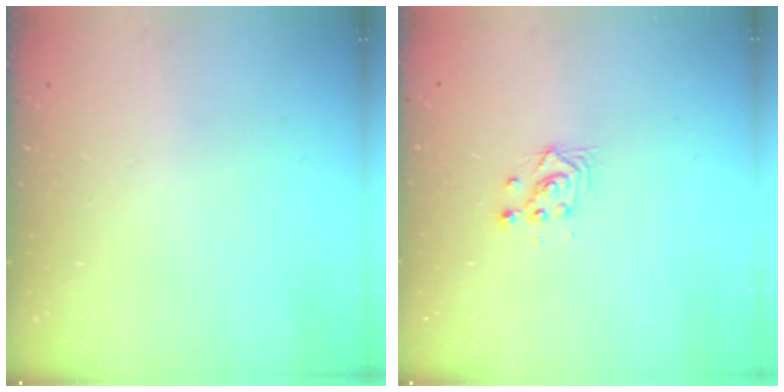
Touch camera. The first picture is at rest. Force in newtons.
{"total": 3.0, "press": 3.0, "slide": 0.1}